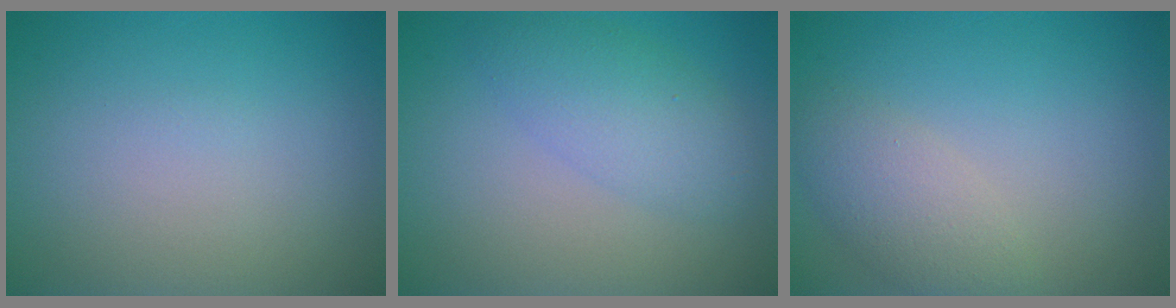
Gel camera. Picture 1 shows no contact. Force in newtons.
{"total": 3.6, "press": 3.6, "slide": 0.0}
{"total": 2.9, "press": 2.9, "slide": 0.2}